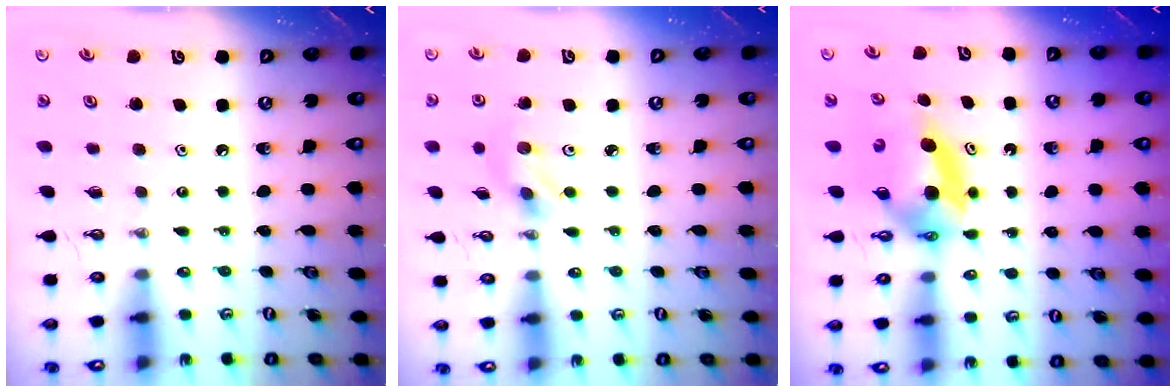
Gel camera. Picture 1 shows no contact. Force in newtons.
{"total": 2.7, "press": 2.7, "slide": 0.3}
{"total": 5.3, "press": 5.3, "slide": 0.3}